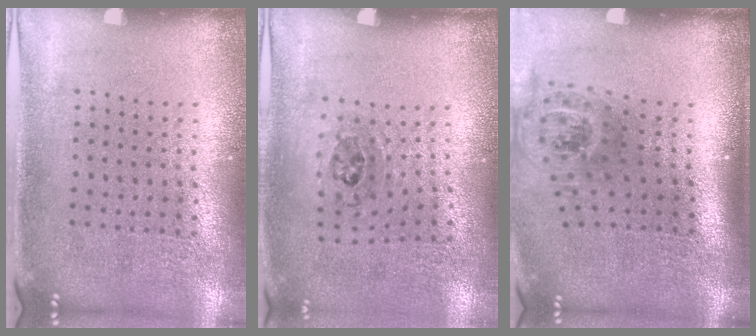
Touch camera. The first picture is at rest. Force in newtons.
{"total": 1.1, "press": 0.7, "slide": 0.8}
{"total": 1.8, "press": 1.3, "slide": 1.3}